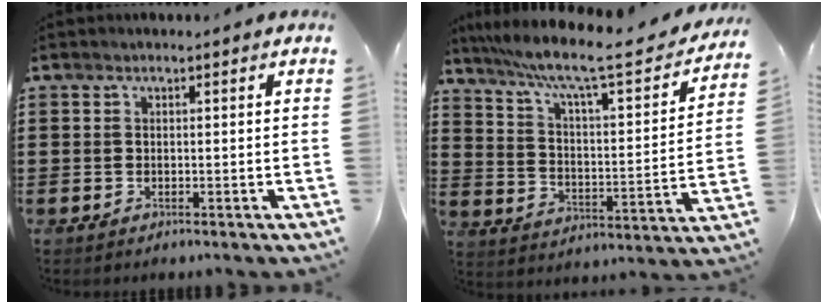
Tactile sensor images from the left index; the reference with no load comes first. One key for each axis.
{"total": 9.0, "fx": 7.0, "fy": 0.4, "fz": 5.7, "tx": -0.129, "ty": -0.051, "tz": 0.108}